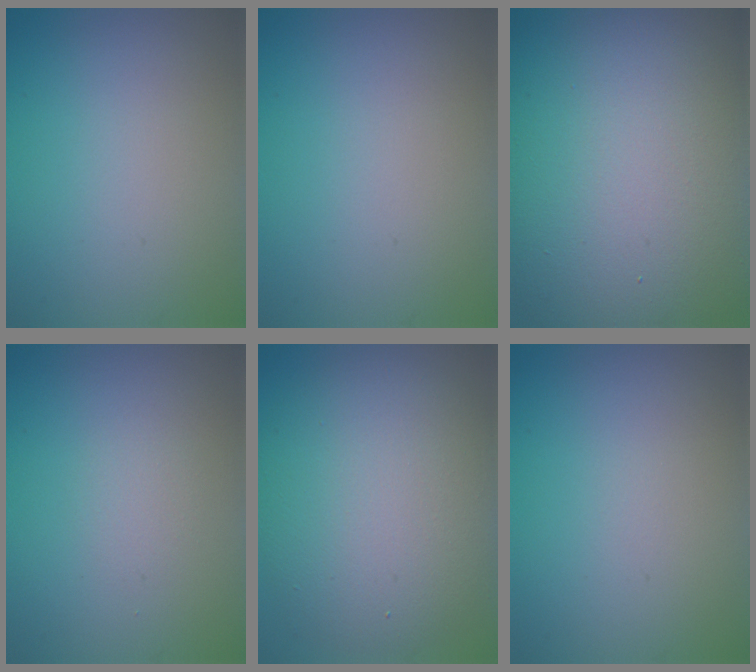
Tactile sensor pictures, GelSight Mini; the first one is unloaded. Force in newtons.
{"total": 0.0}
{"total": 19.5, "press": 19.5, "slide": 0.9}
{"total": 0.9, "press": 0.9, "slide": 0.0}
{"total": 9.6, "press": 9.6, "slide": 0.6}
{"total": 0.0}